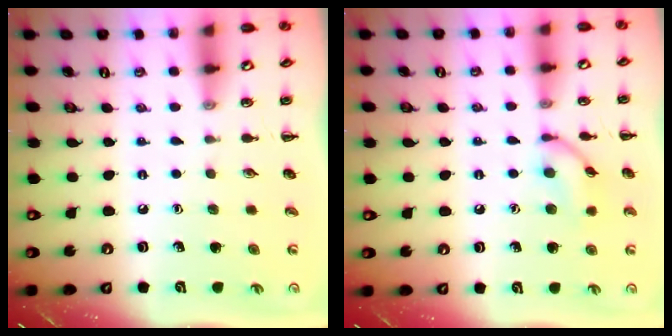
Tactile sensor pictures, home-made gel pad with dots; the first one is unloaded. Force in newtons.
{"total": 9.9, "press": 9.9, "slide": 0.4}